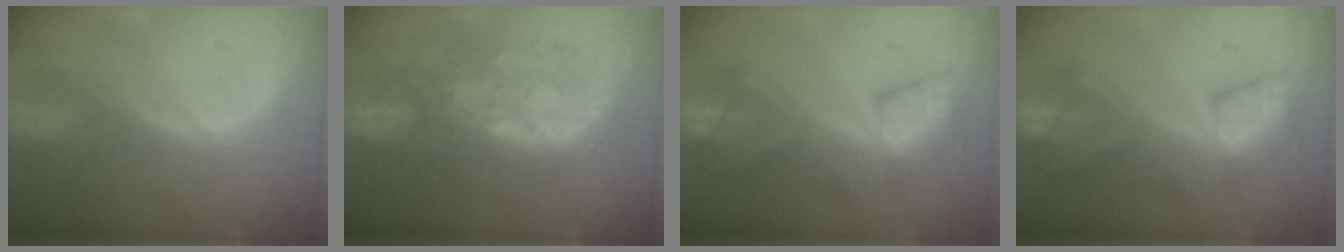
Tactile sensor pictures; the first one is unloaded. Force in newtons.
{"total": 9.1, "press": 8.6, "slide": 2.9}
{"total": 8.1, "press": 7.9, "slide": 1.8}
{"total": 8.1, "press": 7.9, "slide": 1.8}